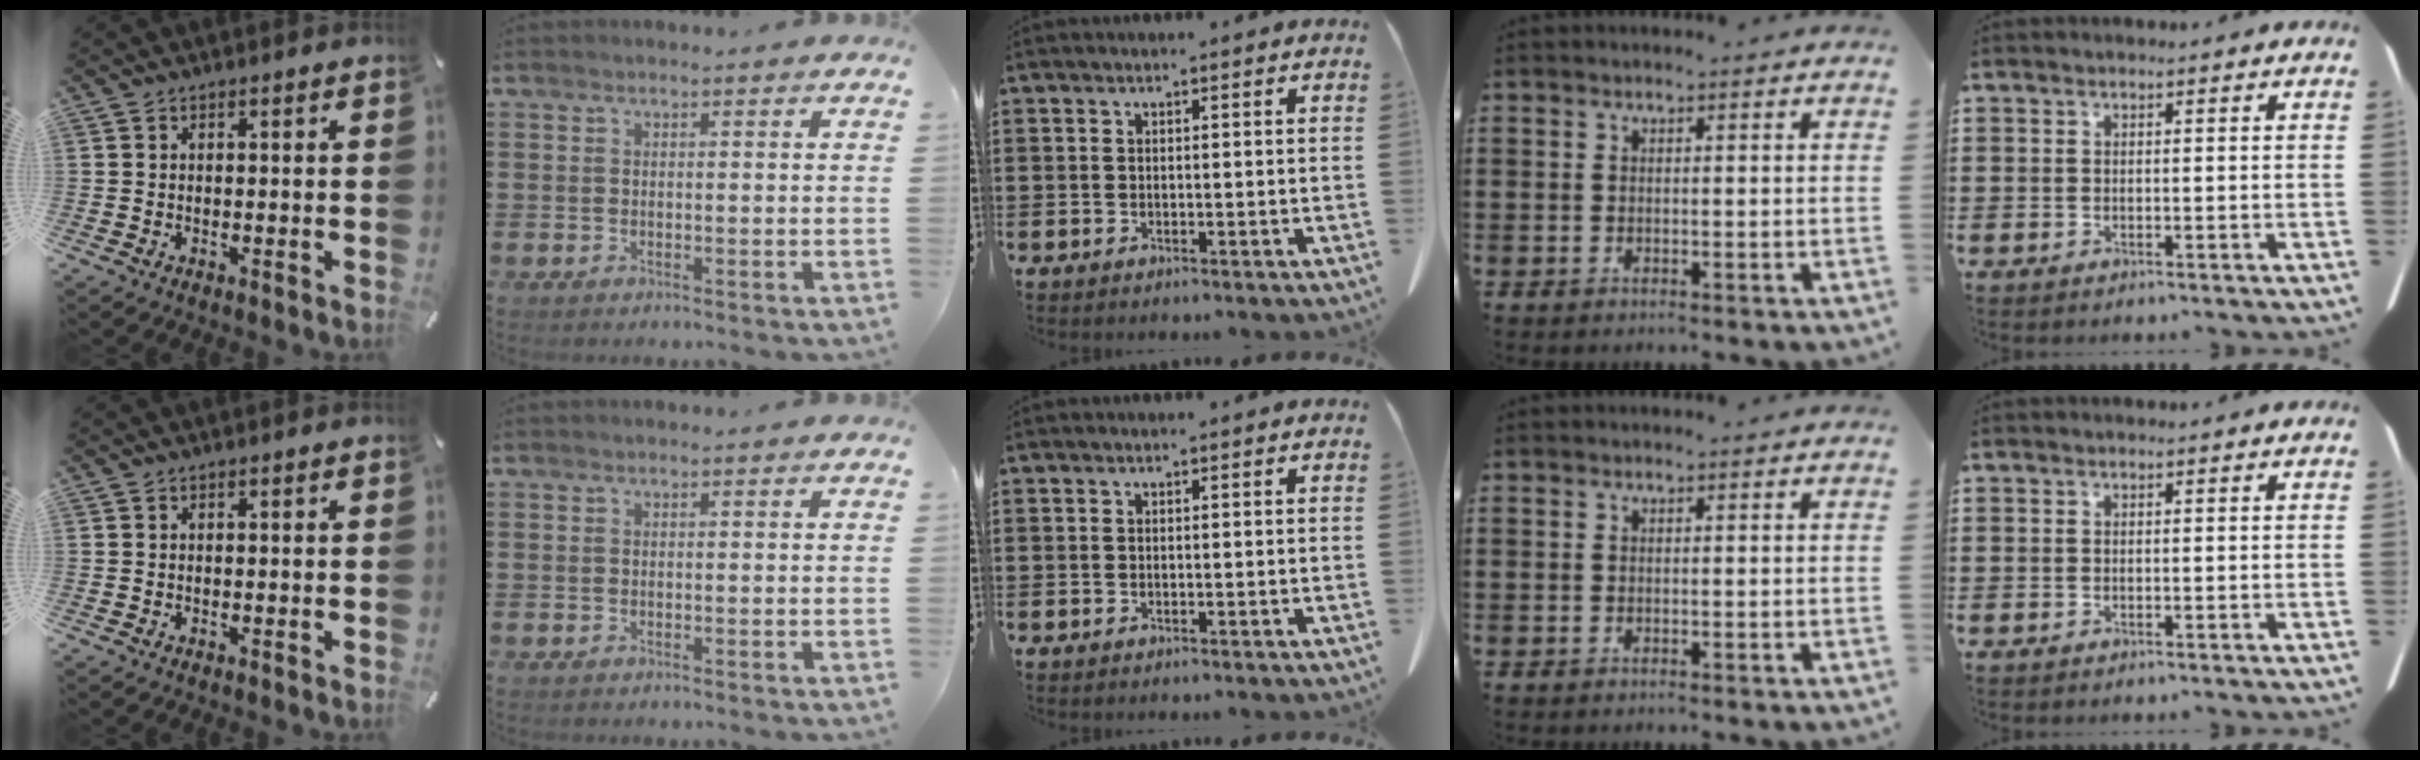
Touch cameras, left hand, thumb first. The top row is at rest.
{}